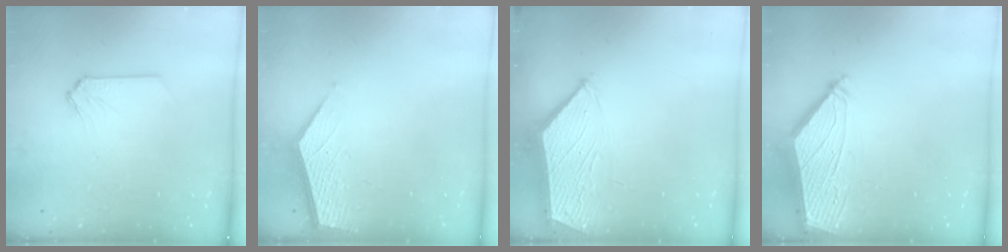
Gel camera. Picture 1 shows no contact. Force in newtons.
{"total": 2.2, "press": 2.2, "slide": 0.2}
{"total": 3.2, "press": 3.2, "slide": 0.4}
{"total": 3.8, "press": 3.8, "slide": 0.4}